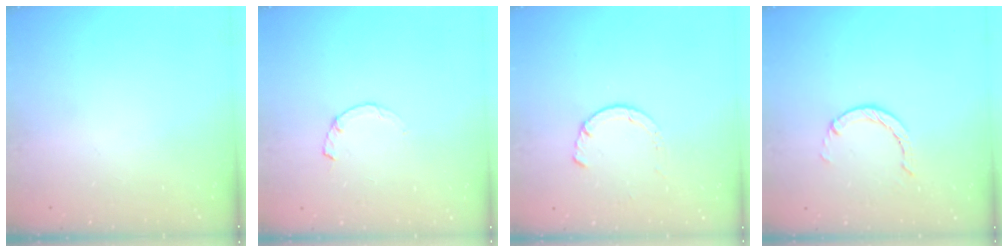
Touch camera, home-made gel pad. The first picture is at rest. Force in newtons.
{"total": 1.0, "press": 0.9, "slide": 0.2}
{"total": 1.2, "press": 1.2, "slide": 0.3}
{"total": 1.2, "press": 1.2, "slide": 0.2}